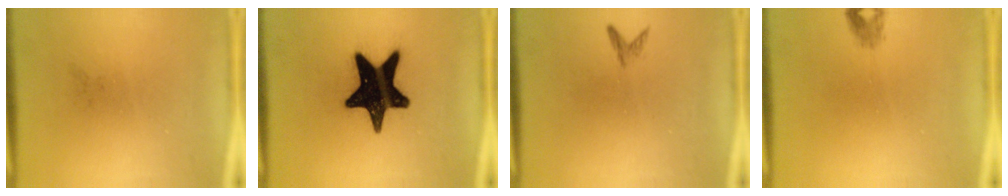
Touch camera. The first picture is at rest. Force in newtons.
{"total": 18.9}
{"total": 0.8}
{"total": 1.2}